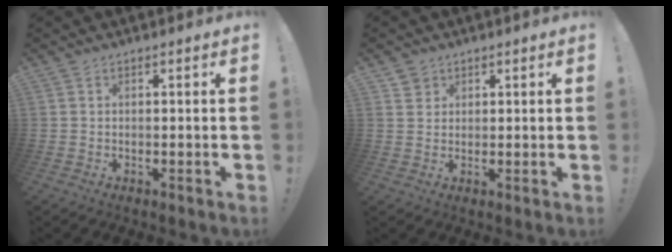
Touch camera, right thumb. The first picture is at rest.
{"total": 2.7, "force": [1.8, 1.9, 0.0], "torque": [0.008, -0.008, 0.032]}